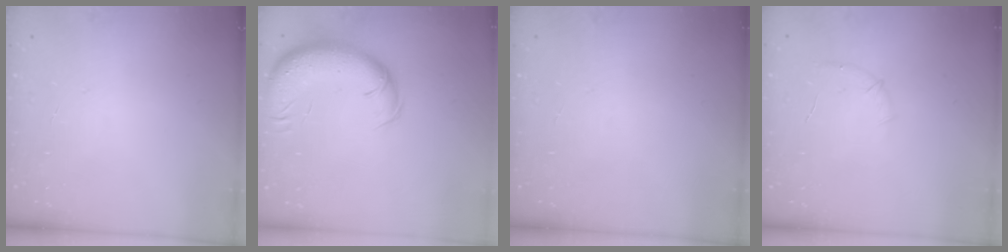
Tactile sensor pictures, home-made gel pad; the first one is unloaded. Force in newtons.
{"total": 13.8, "press": 13.2, "slide": 4.1}
{"total": 0.0}
{"total": 5.5, "press": 5.3, "slide": 1.5}